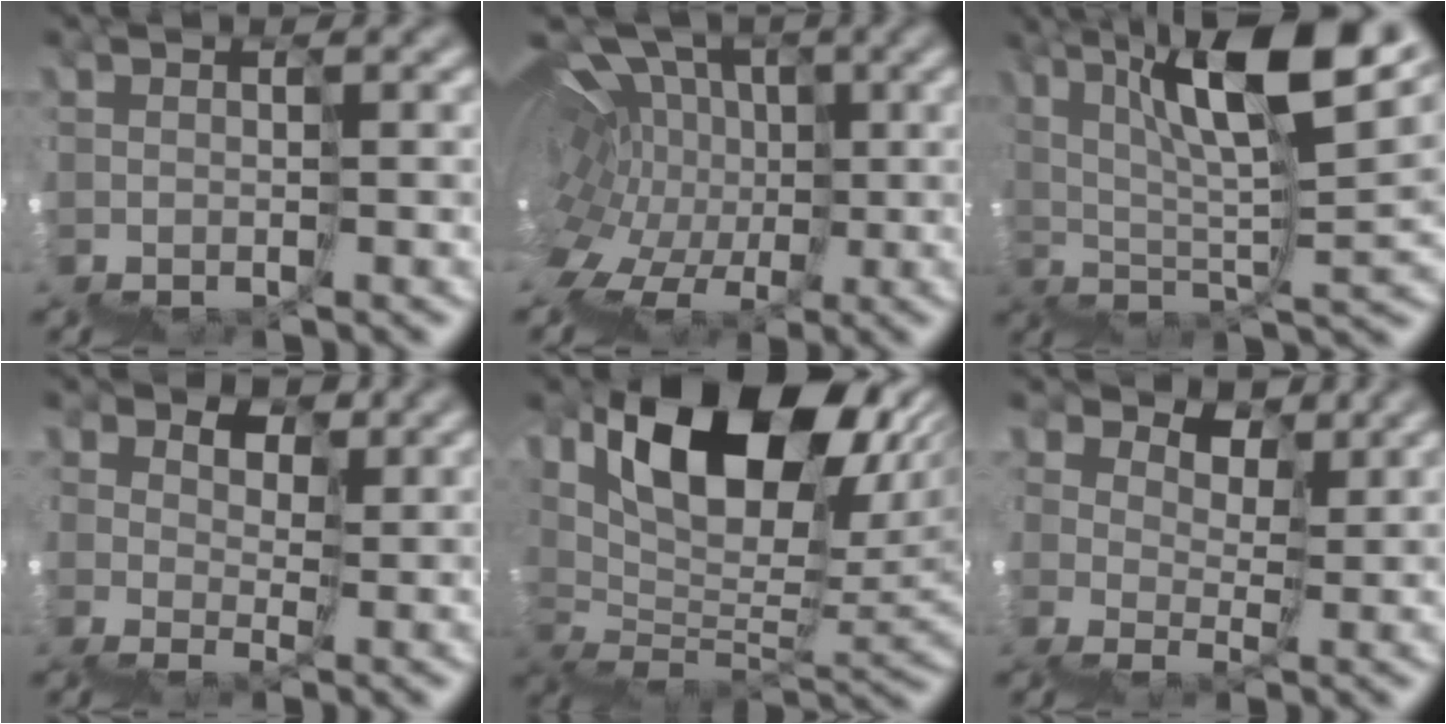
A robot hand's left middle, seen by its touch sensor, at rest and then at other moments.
{"total": 7.8, "force": [1.0, 5.5, 5.4], "torque": [-0.079, 0.025, 0.019]}
{"total": 10.7, "force": [6.6, 2.5, 8.0], "torque": [-0.126, 0.029, 0.107]}
{"total": 4.7, "force": [2.3, 3.6, 2.0], "torque": [-0.018, 0.008, 0.039]}
{"total": 12.1, "force": [7.6, 5.2, 7.9], "torque": [-0.117, 0.029, 0.124]}
{"total": 4.2, "force": [3.2, 2.7, 0.5], "torque": [0.008, 0.020, 0.064]}